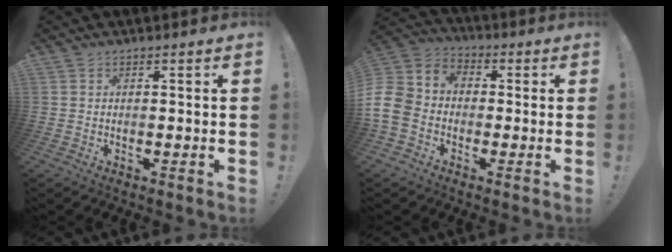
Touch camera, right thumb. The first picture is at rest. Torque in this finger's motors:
{"motor_torque": [1.51, 1.52, 0.02, 0.00, 0.06]}